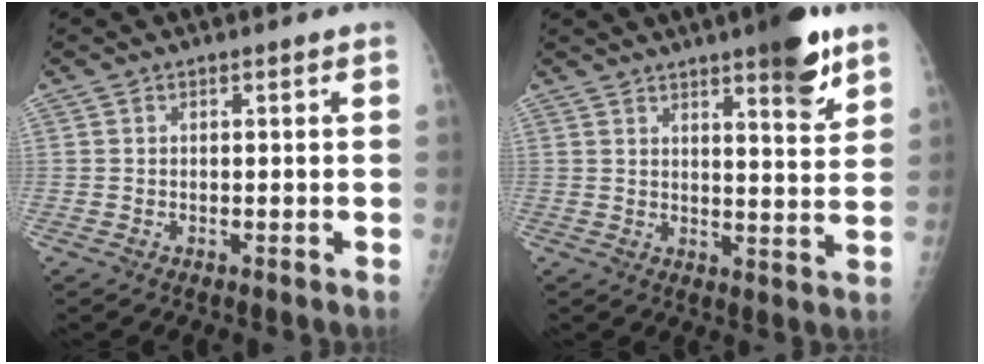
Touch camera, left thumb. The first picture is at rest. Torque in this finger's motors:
{"motor_torque": [2.30, 0.90, 0.89, -0.58, 0.17]}